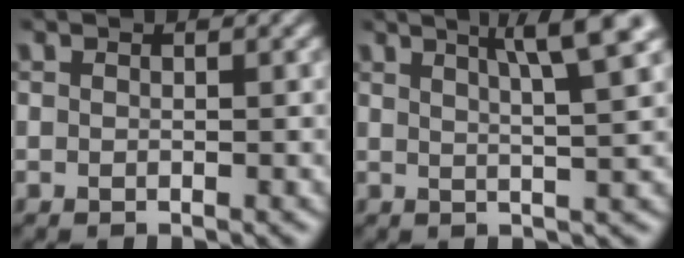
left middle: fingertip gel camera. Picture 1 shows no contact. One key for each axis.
{"total": 6.2, "fx": 3.2, "fy": 1.0, "fz": 5.2, "tx": -0.059, "ty": 0.015, "tz": 0.045}